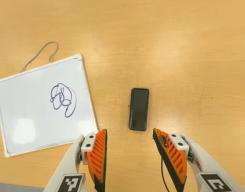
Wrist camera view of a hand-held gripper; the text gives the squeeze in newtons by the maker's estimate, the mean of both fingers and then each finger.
{"total": 0.0}